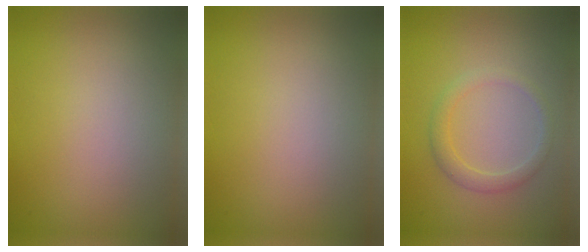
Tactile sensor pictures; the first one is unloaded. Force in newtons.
{"total": 0.0}
{"total": 1.9, "press": 1.9, "slide": 0.1}